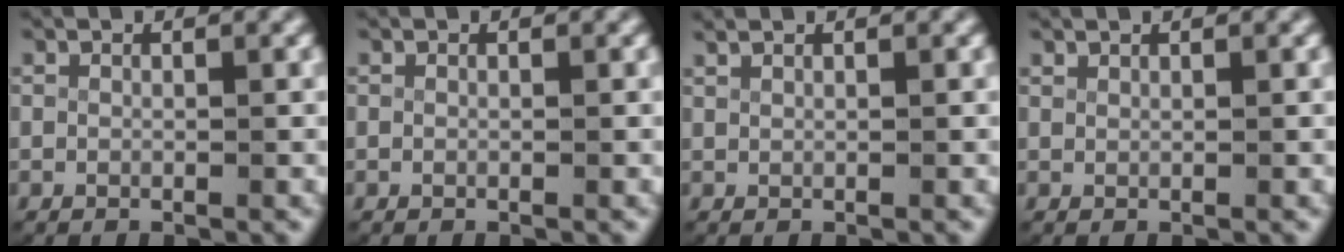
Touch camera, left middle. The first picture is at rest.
{"total": 0.0}
{"total": 0.7, "force": [0.7, -0.1, 0.2], "torque": [-0.006, 0.000, 0.016]}
{"total": 0.6, "force": [0.5, -0.2, 0.0], "torque": [0.002, -0.001, 0.014]}